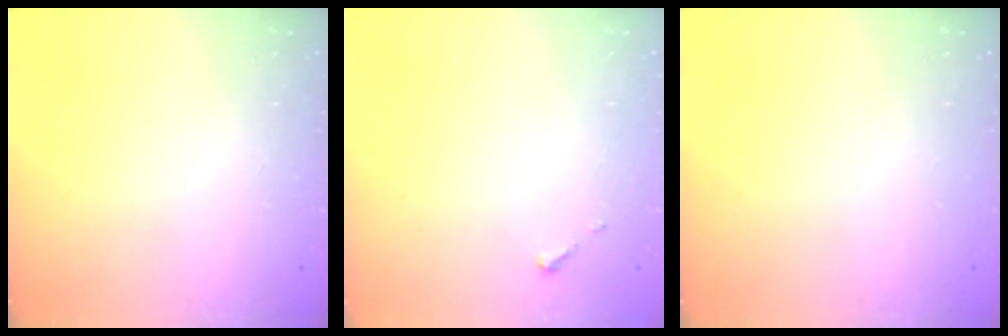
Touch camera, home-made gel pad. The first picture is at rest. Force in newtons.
{"total": 2.6, "press": 2.6, "slide": 0.3}
{"total": 0.0}